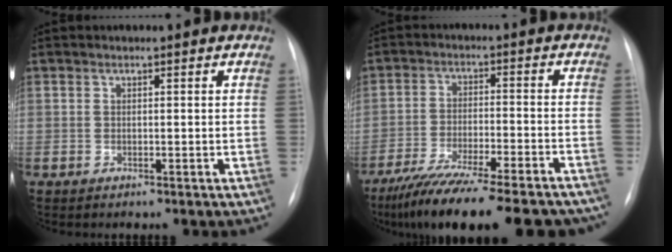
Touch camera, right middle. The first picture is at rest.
{"total": 22.9, "force": [-19.3, 3.5, 11.9], "torque": [-0.152, -0.025, -0.279]}